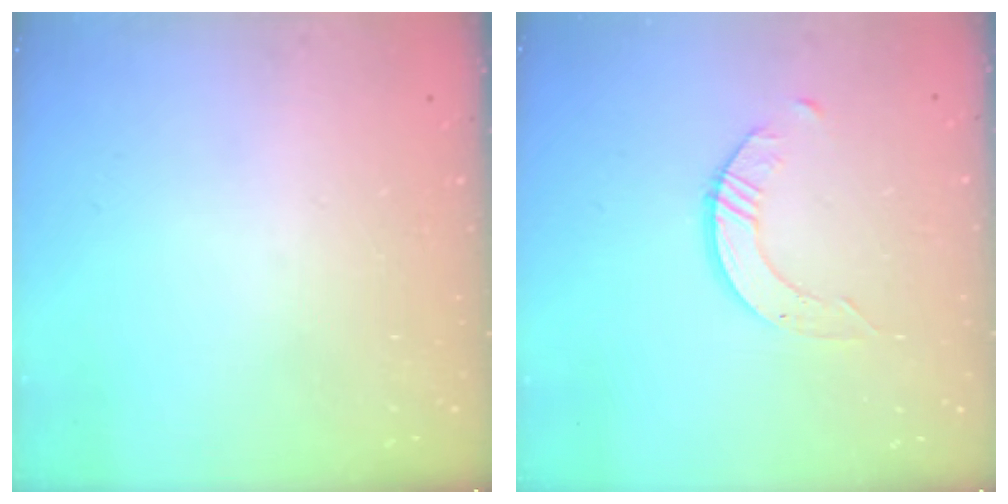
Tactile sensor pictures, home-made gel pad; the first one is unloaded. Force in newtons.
{"total": 3.1, "press": 3.1, "slide": 0.3}